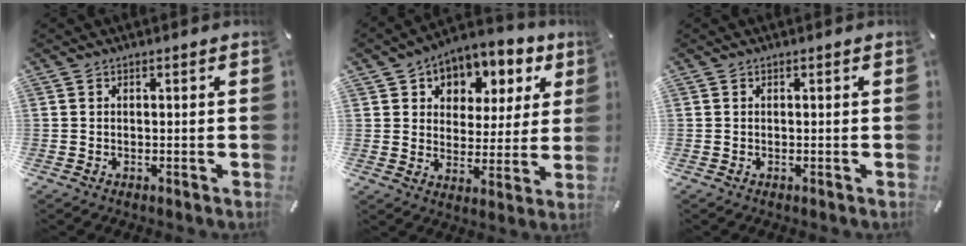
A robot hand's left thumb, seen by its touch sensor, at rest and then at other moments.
{"total": 9.1, "force": [4.9, 7.1, 2.7], "torque": [-0.040, -0.038, 0.088]}
{"total": 0.0}